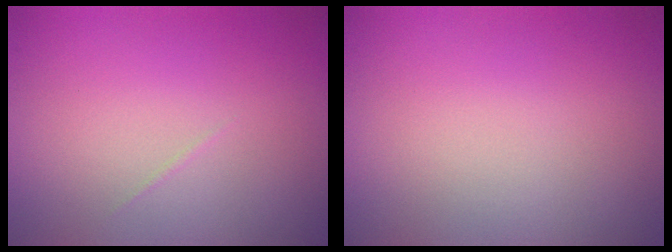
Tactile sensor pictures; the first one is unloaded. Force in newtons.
{"total": 0.0}